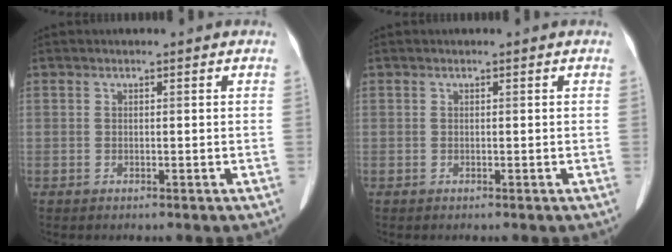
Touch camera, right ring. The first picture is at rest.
{"total": 0.0}